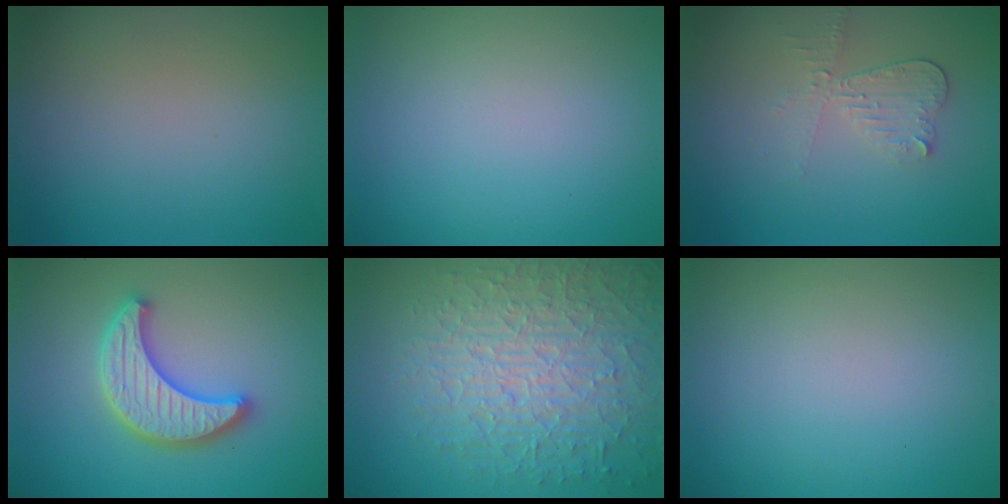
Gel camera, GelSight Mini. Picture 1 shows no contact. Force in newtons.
{"total": 0.0}
{"total": 2.5, "press": 2.3, "slide": 0.9}
{"total": 5.3, "press": 5.2, "slide": 0.9}
{"total": 8.7, "press": 6.1, "slide": 6.2}
{"total": 0.0}